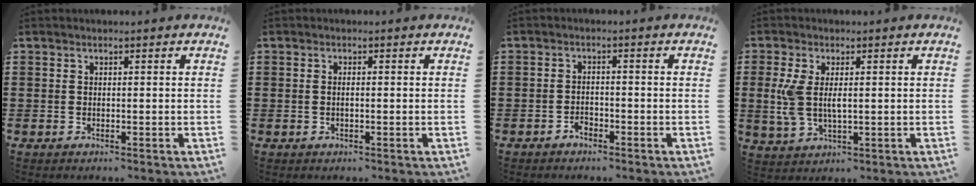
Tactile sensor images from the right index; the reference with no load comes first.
{"total": 0.9, "force": [-0.1, 0.2, 0.9], "torque": [-0.017, -0.002, -0.002]}
{"total": 1.5, "force": [-1.4, 0.7, 0.3], "torque": [-0.011, 0.001, -0.029]}
{"total": 5.5, "force": [0.5, 2.6, 4.8], "torque": [-0.118, 0.001, 0.002]}